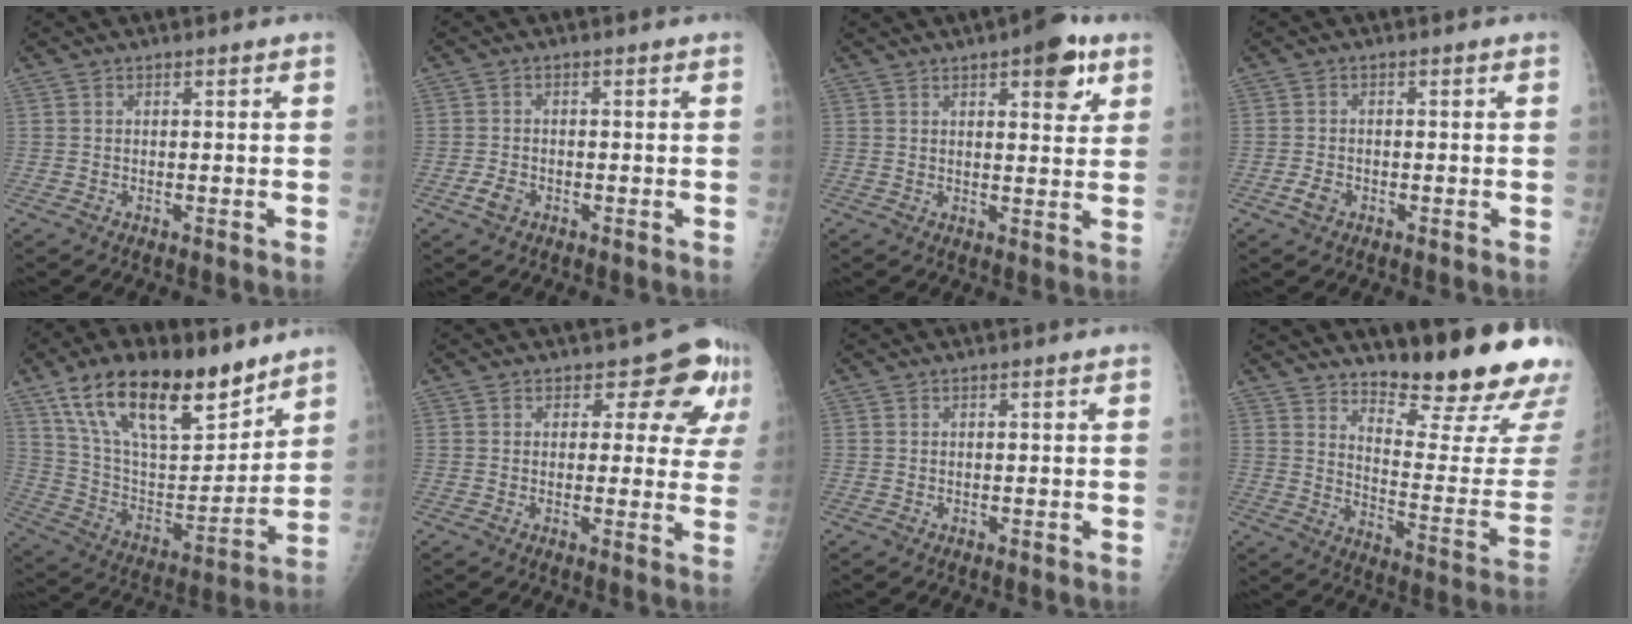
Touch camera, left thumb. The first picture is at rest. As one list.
[{"total": 2.4, "force": [-1.2, 1.7, 1.3], "torque": [-0.023, 0.003, -0.023]}, {"total": 8.5, "force": [4.4, 3.3, 6.4], "torque": [-0.062, -0.015, 0.053]}, {"total": 2.1, "force": [-1.0, 1.5, 1.2], "torque": [-0.019, 0.002, -0.020]}, {"total": 24.1, "force": [15.9, 10.2, 15.0], "torque": [-0.224, -0.049, 0.281]}, {"total": 7.9, "force": [4.4, 5.1, 4.1], "torque": [-0.008, -0.018, 0.037]}, {"total": 0.0}, {"total": 21.2, "force": [16.5, 3.9, 12.6], "torque": [-0.150, -0.144, 0.232]}]